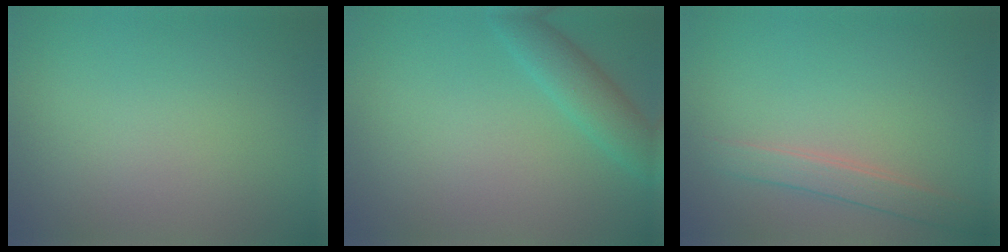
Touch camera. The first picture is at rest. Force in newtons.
{"total": 2.9, "press": 2.9, "slide": 0.2}
{"total": 2.2, "press": 2.2, "slide": 0.2}